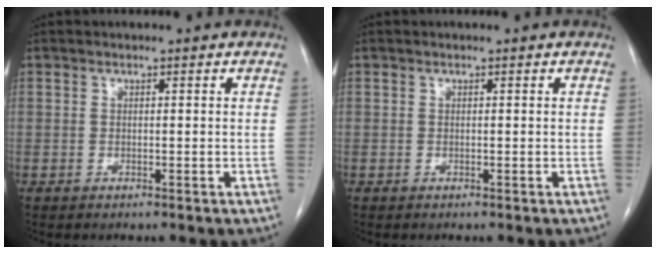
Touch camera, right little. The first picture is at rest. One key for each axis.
{"total": 0.0}